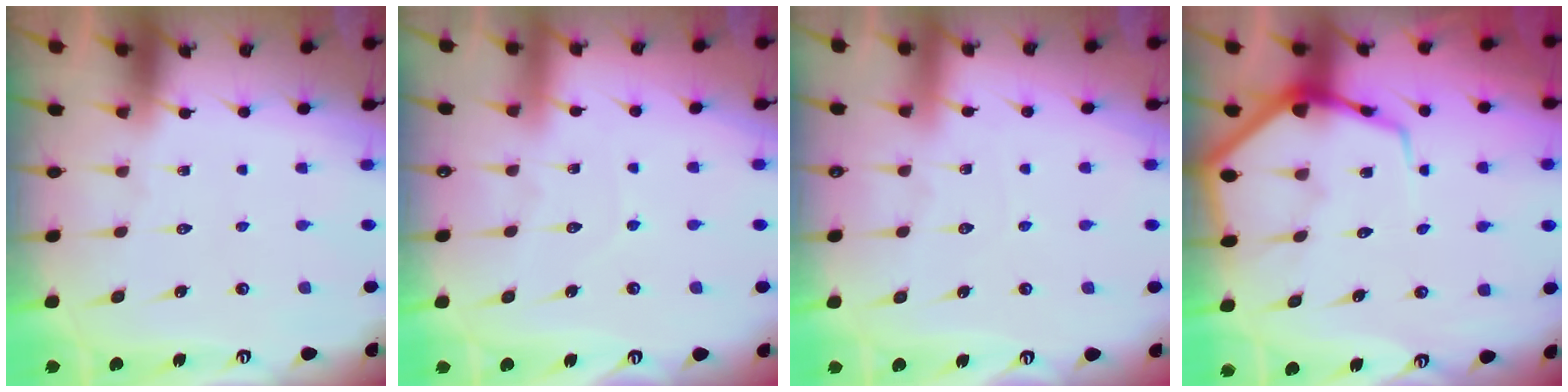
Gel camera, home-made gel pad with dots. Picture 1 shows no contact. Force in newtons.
{"total": 2.6, "press": 2.6, "slide": 0.3}
{"total": 2.4, "press": 2.4, "slide": 0.2}
{"total": 9.1, "press": 9.1, "slide": 0.9}